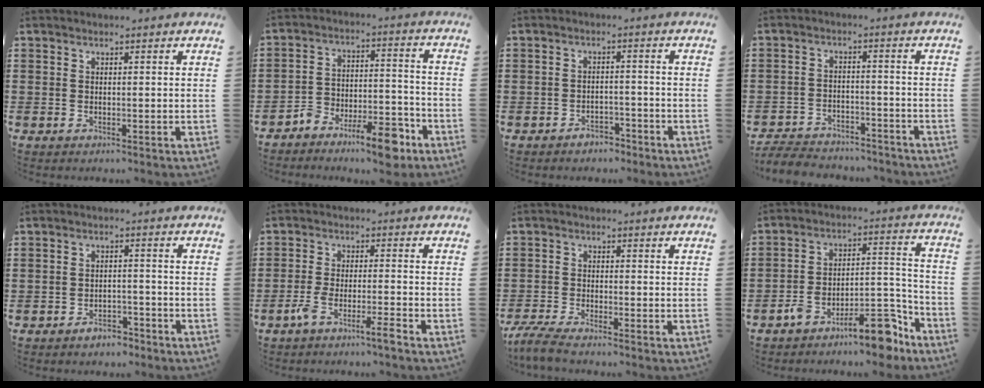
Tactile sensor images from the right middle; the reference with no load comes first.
{"total": 9.0, "force": [-7.6, 2.4, 4.3], "torque": [-0.061, 0.030, -0.140]}
{"total": 2.4, "force": [-2.3, 0.6, 0.2], "torque": [-0.011, 0.004, -0.049]}
{"total": 4.9, "force": [-4.8, 0.8, 0.4], "torque": [-0.012, 0.009, -0.100]}
{"total": 2.9, "force": [-2.7, 0.8, 0.7], "torque": [-0.016, 0.006, -0.054]}
{"total": 4.6, "force": [-3.5, 0.1, 3.0], "torque": [-0.071, -0.011, -0.068]}
{"total": 3.4, "force": [-3.1, -0.1, 1.5], "torque": [-0.047, -0.013, -0.067]}
{"total": 11.2, "force": [-9.3, 2.6, 5.7], "torque": [-0.069, 0.045, -0.166]}